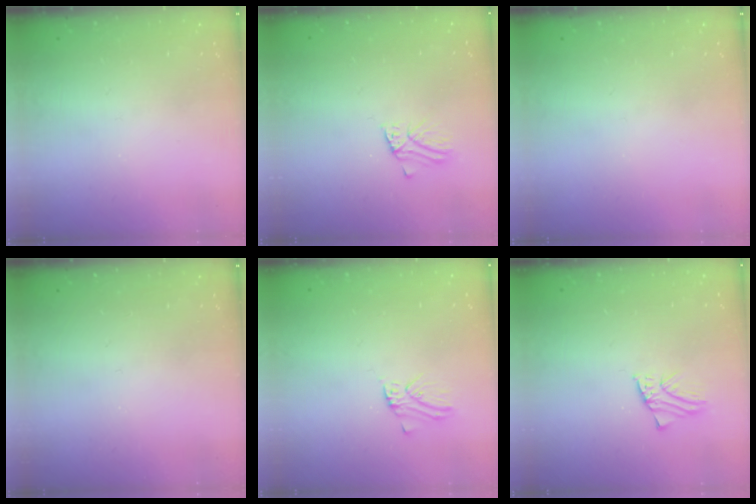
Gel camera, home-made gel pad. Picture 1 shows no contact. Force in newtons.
{"total": 2.8, "press": 2.7, "slide": 0.3}
{"total": 0.0}
{"total": 0.0}
{"total": 1.4, "press": 1.4, "slide": 0.1}
{"total": 0.9, "press": 0.9, "slide": 0.1}